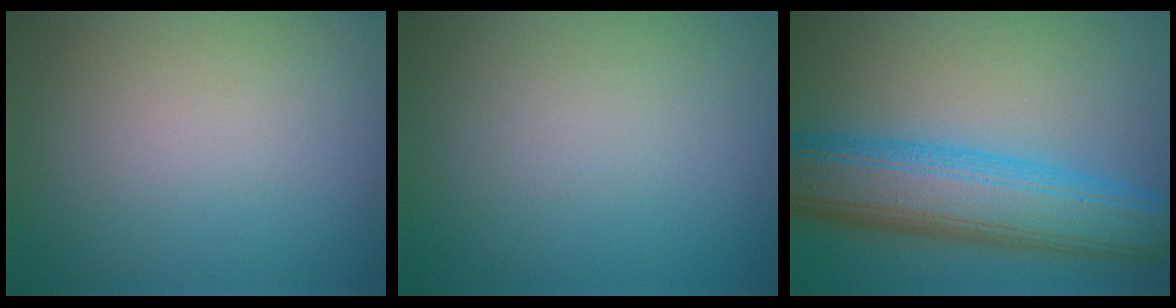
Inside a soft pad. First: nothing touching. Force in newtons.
{"total": 0.0}
{"total": 9.8, "press": 9.8, "slide": 0.3}